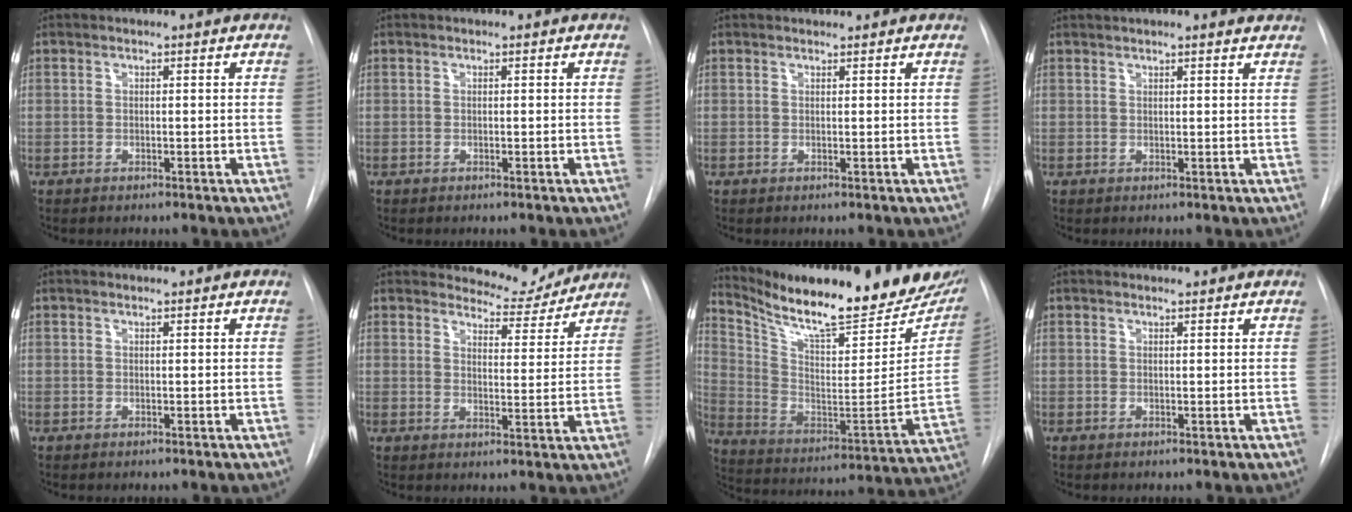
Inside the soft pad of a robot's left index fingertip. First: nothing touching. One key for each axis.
{"total": 0.0}
{"total": 1.1, "fx": 1.0, "fy": 0.2, "fz": 0.1, "tx": -0.009, "ty": 0.008, "tz": 0.019}
{"total": 8.5, "fx": 7.5, "fy": 1.4, "fz": 3.6, "tx": -0.049, "ty": 0.026, "tz": 0.085}
{"total": 0.7, "fx": 0.7, "fy": 0.1, "fz": 0.1, "tx": -0.006, "ty": 0.008, "tz": 0.013}
{"total": 6.8, "fx": 6.6, "fy": 1.6, "fz": -0.3, "tx": 0.008, "ty": -0.018, "tz": 0.085}
{"total": 27.3, "fx": 22.6, "fy": 5.8, "fz": 14.2, "tx": -0.234, "ty": -0.048, "tz": 0.324}
{"total": 1.8, "fx": 1.7, "fy": 0.4, "fz": 0.4, "tx": -0.010, "ty": 0.013, "tz": 0.024}